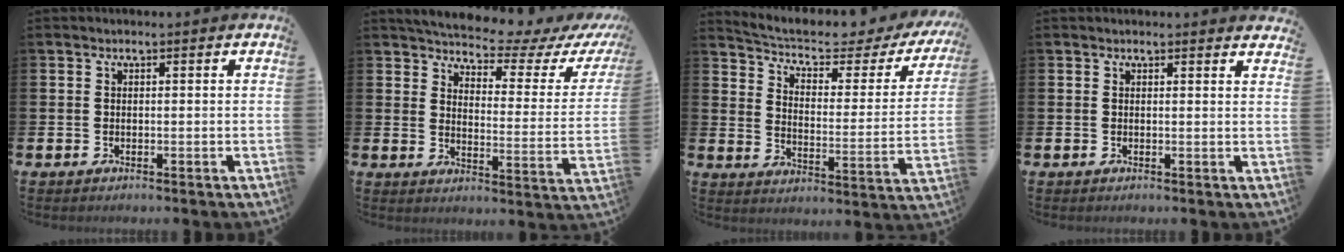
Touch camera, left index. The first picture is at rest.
{"total": 6.1, "force": [5.7, 1.1, 1.8], "torque": [-0.056, -0.047, 0.094]}
{"total": 5.7, "force": [4.8, 1.6, 2.6], "torque": [-0.076, -0.035, 0.076]}
{"total": 0.9, "force": [0.9, 0.0, 0.0], "torque": [0.001, -0.003, 0.017]}